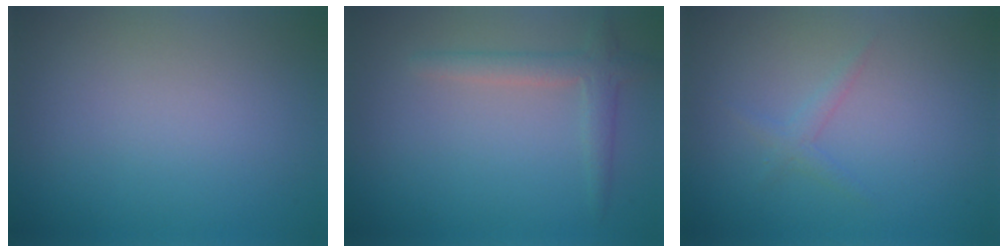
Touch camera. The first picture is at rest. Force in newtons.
{"total": 2.5, "press": 2.5, "slide": 0.3}
{"total": 1.1, "press": 1.1, "slide": 0.0}